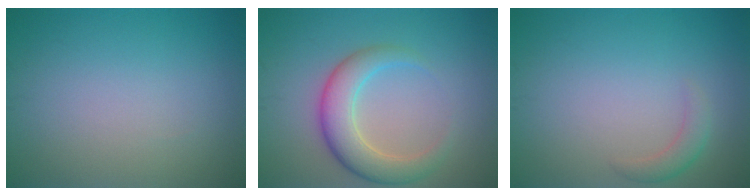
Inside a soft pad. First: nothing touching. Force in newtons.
{"total": 4.7, "press": 4.7, "slide": 0.1}
{"total": 1.5, "press": 1.5, "slide": 0.1}